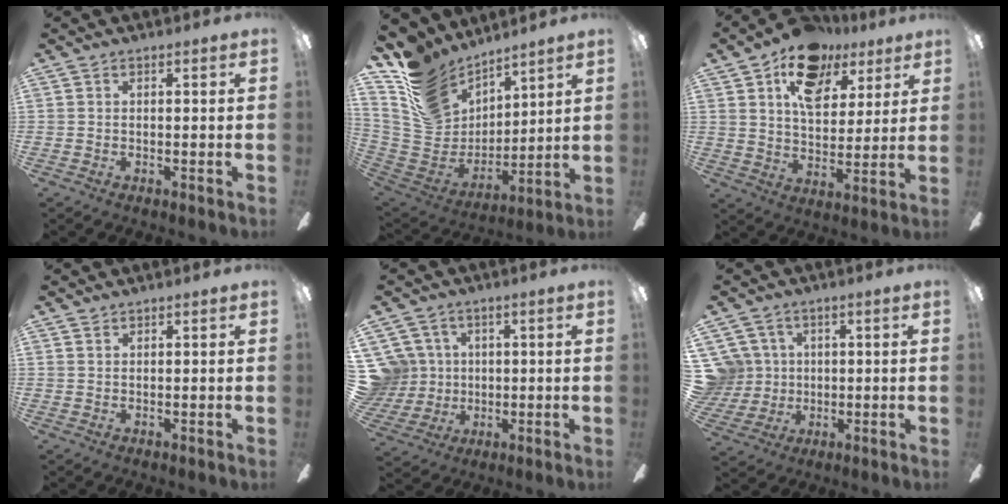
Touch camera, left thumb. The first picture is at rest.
{"total": 15.4, "force": [10.3, 9.9, 5.7], "torque": [-0.143, -0.062, 0.205]}
{"total": 15.2, "force": [8.7, 9.5, 8.1], "torque": [-0.124, -0.029, 0.156]}
{"total": 0.8, "force": [0.7, 0.4, 0.2], "torque": [-0.004, 0.001, 0.013]}
{"total": 9.6, "force": [2.5, 9.2, 1.6], "torque": [-0.079, -0.012, 0.055]}
{"total": 8.7, "force": [2.4, 8.3, 1.0], "torque": [-0.059, -0.007, 0.053]}